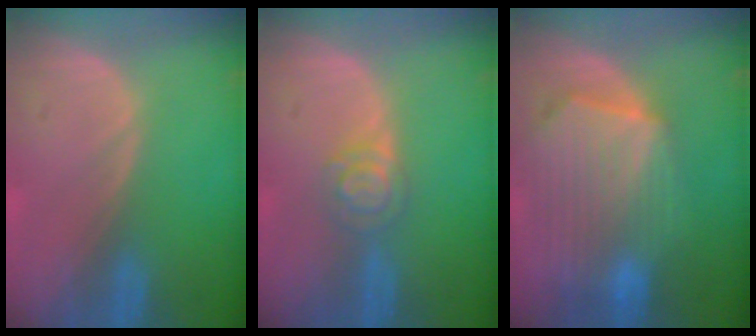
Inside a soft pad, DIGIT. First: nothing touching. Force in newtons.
{"total": 3.9, "press": 3.7, "slide": 1.3}
{"total": 10.6, "press": 9.2, "slide": 5.2}